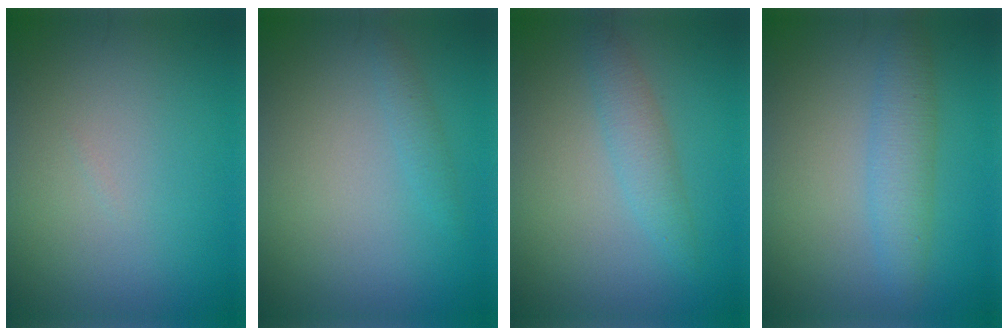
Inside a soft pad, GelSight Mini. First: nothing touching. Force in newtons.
{"total": 1.0, "press": 1.0, "slide": 0.1}
{"total": 2.1, "press": 2.1, "slide": 0.0}
{"total": 2.9, "press": 2.9, "slide": 0.1}